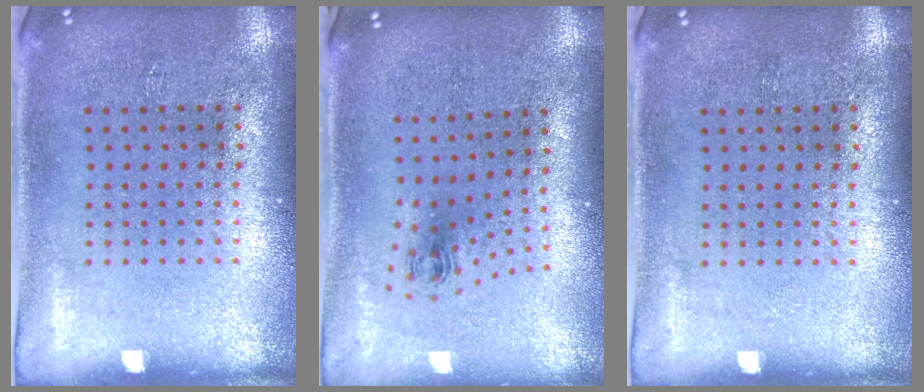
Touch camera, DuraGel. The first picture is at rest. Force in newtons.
{"total": 0.8, "press": 0.4, "slide": 0.8}
{"total": 0.0}